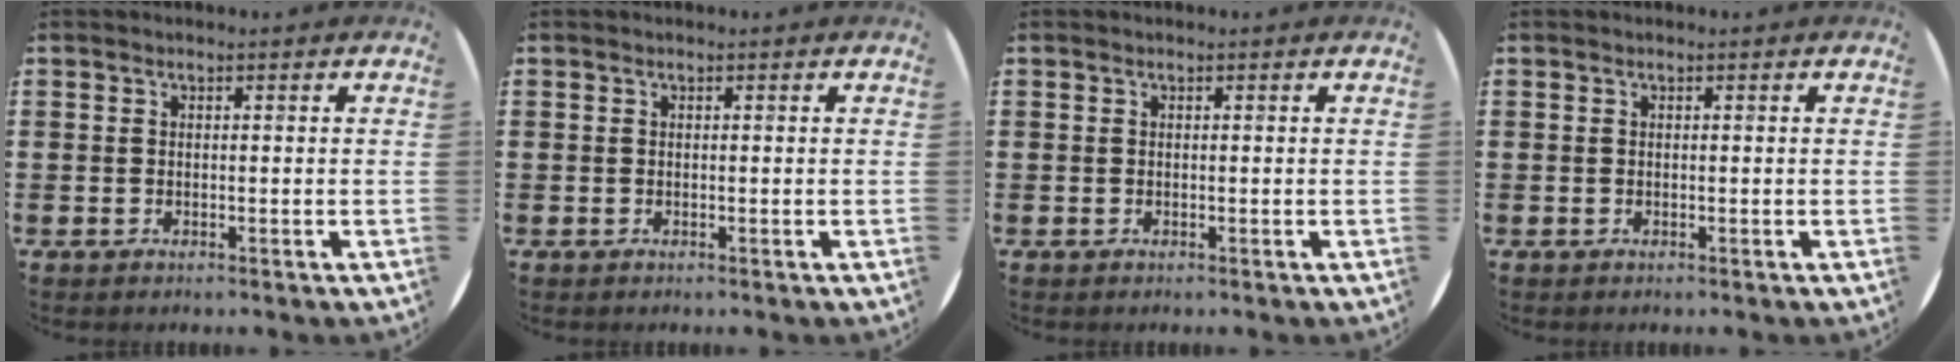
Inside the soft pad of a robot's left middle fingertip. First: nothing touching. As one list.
[{"total": 0.0}, {"total": 0.0}, {"total": 0.0}]